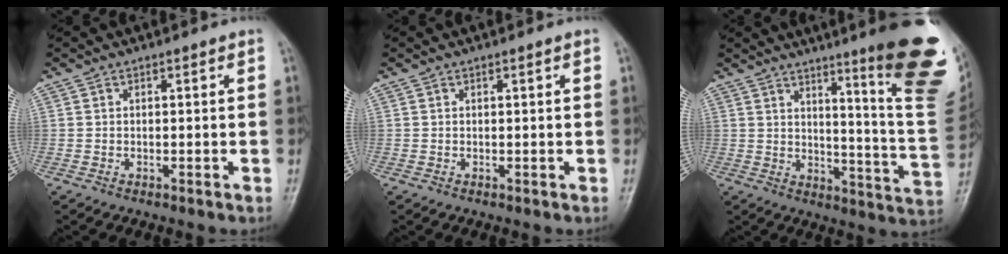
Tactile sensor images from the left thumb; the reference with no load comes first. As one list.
[{"total": 0.6, "force": [0.3, 0.0, 0.5], "torque": [-0.008, 0.001, 0.003]}, {"total": 24.6, "force": [12.6, 2.9, 21.0], "torque": [-0.219, -0.070, 0.173]}]